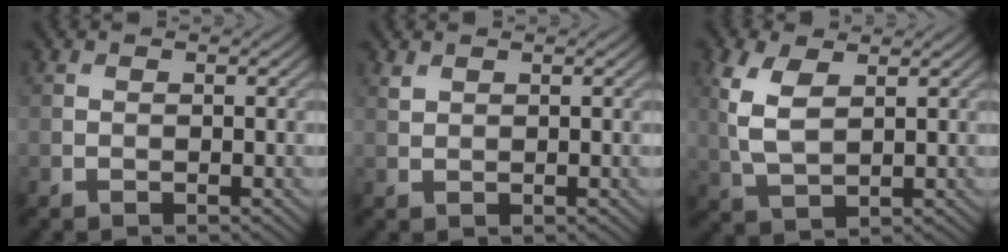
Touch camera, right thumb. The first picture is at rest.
{"total": 0.8, "force": [0.7, 0.3, 0.3], "torque": [-0.012, -0.001, 0.018]}
{"total": 5.9, "force": [1.8, 3.0, 4.7], "torque": [-0.124, 0.003, 0.039]}